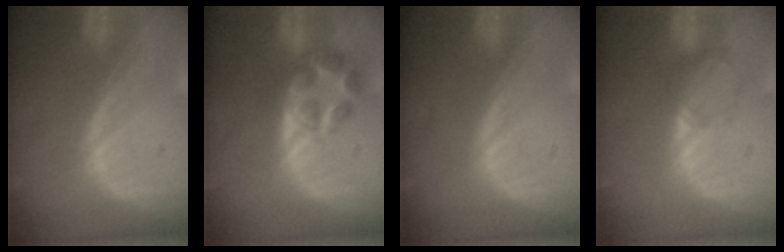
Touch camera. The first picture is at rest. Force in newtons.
{"total": 6.8, "press": 5.8, "slide": 3.4}
{"total": 0.0}
{"total": 2.2, "press": 2.2, "slide": 0.2}